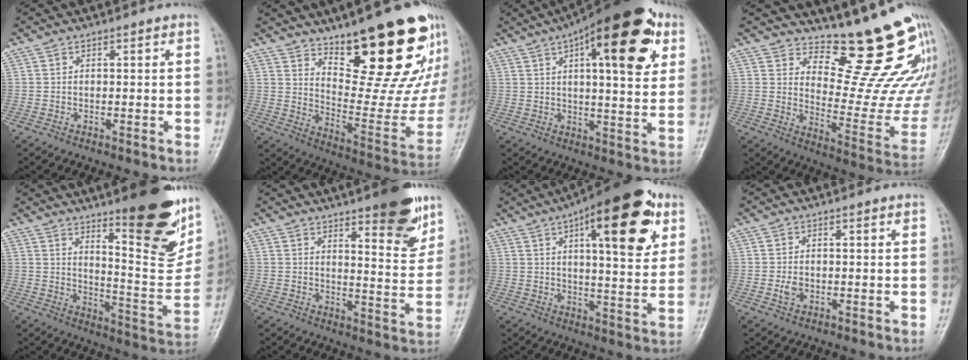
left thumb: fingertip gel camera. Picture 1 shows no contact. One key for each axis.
{"total": 25.1, "fx": 15.5, "fy": 8.2, "fz": 17.9, "tx": -0.201, "ty": -0.096, "tz": 0.238}
{"total": 22.3, "fx": 9.4, "fy": 7.8, "fz": 18.6, "tx": -0.243, "ty": -0.007, "tz": 0.129}
{"total": 18.4, "fx": 16.7, "fy": 2.9, "fz": 7.1, "tx": -0.056, "ty": -0.182, "tz": 0.219}
{"total": 21.6, "fx": 13.0, "fy": 5.7, "fz": 16.3, "tx": -0.173, "ty": -0.085, "tz": 0.193}
{"total": 12.9, "fx": 8.3, "fy": 3.6, "fz": 9.3, "tx": -0.089, "ty": -0.051, "tz": 0.115}
{"total": 21.5, "fx": 9.3, "fy": 7.5, "fz": 17.8, "tx": -0.223, "ty": -0.018, "tz": 0.128}
{"total": 2.0, "fx": -0.4, "fy": 1.4, "fz": 1.3, "tx": -0.021, "ty": 0.000, "tz": -0.008}